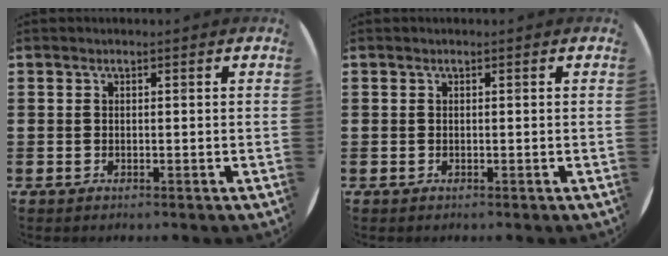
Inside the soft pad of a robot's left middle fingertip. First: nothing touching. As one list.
[{"total": 0.0}]